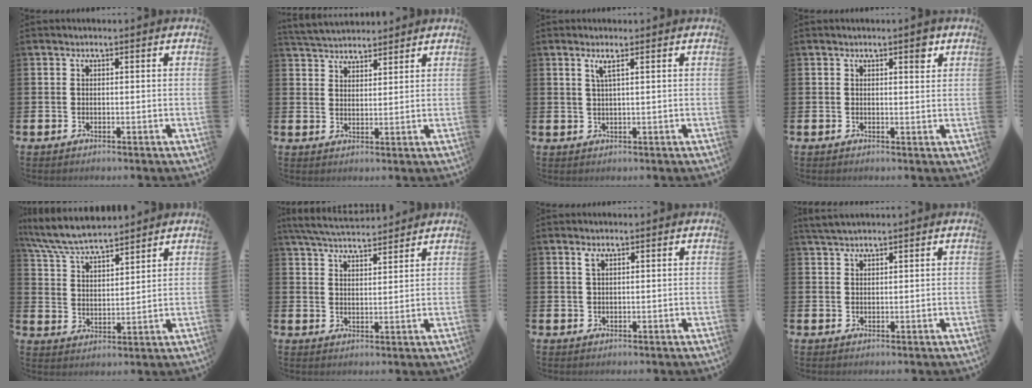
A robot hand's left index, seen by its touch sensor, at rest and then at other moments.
{"total": 4.0, "force": [3.9, 0.9, -0.1], "torque": [-0.019, -0.016, 0.074]}
{"total": 1.8, "force": [1.0, -0.1, 1.5], "torque": [-0.038, 0.002, 0.017]}
{"total": 2.1, "force": [1.5, 0.5, 1.4], "torque": [-0.010, -0.004, 0.020]}
{"total": 7.0, "force": [6.7, 0.9, 1.8], "torque": [-0.065, -0.029, 0.123]}
{"total": 5.2, "force": [5.1, 0.5, 0.9], "torque": [-0.039, -0.024, 0.093]}
{"total": 1.2, "force": [0.7, 0.4, 0.9], "torque": [-0.009, 0.000, 0.009]}
{"total": 2.3, "force": [2.1, 0.4, 0.8], "torque": [-0.018, -0.001, 0.039]}